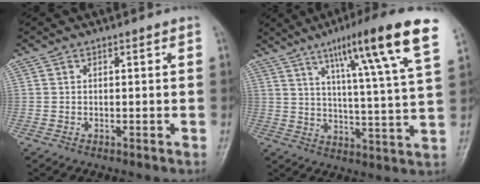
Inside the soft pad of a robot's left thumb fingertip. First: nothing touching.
{"total": 18.3, "force": [10.0, 1.5, 15.2], "torque": [-0.218, -0.034, 0.146]}